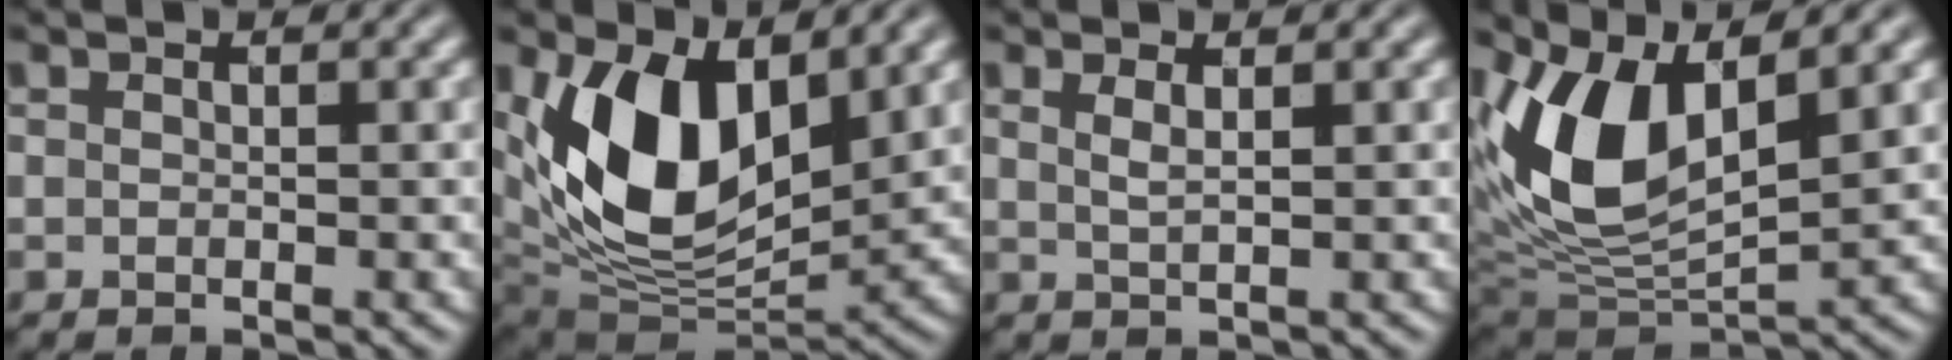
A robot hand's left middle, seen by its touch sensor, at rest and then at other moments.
{"total": 11.4, "force": [3.3, 6.3, 8.9], "torque": [-0.168, -0.020, 0.059]}
{"total": 1.4, "force": [0.6, 0.4, 1.3], "torque": [-0.025, -0.002, 0.011]}
{"total": 9.8, "force": [3.3, 4.9, 7.8], "torque": [-0.168, -0.005, 0.064]}